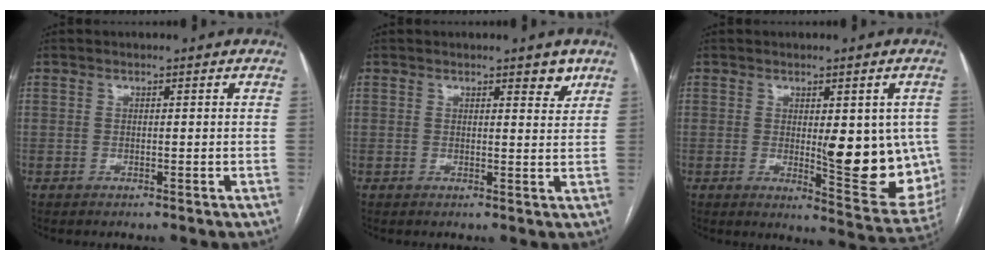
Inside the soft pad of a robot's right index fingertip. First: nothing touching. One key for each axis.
{"total": 2.5, "fx": 1.8, "fy": 0.8, "fz": 1.5, "tx": -0.018, "ty": -0.010, "tz": 0.022}
{"total": 13.7, "fx": -0.2, "fy": 3.9, "fz": 13.1, "tx": -0.138, "ty": -0.015, "tz": 0.007}